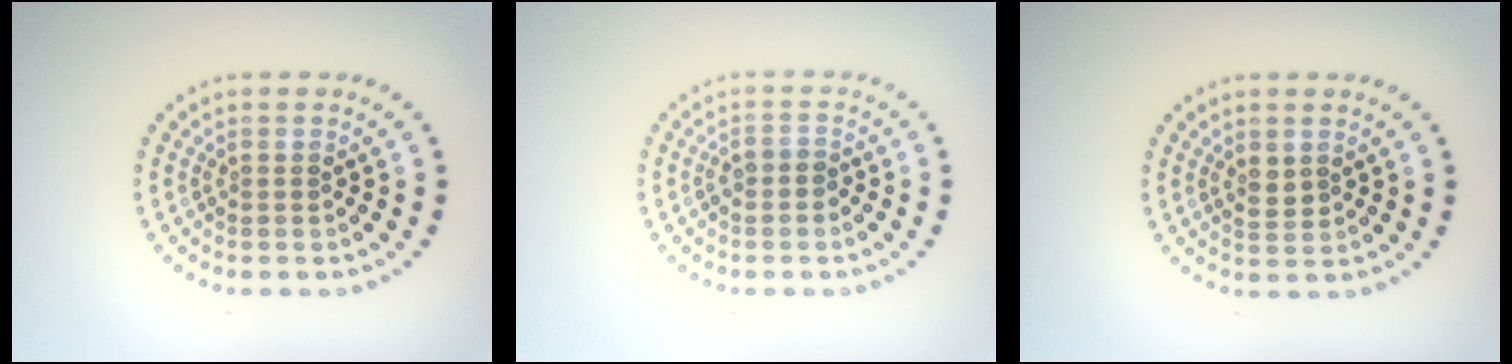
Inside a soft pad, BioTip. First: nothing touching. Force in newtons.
{"total": 1.5, "press": 1.3, "slide": 0.8}
{"total": 1.5, "press": 1.4, "slide": 0.3}